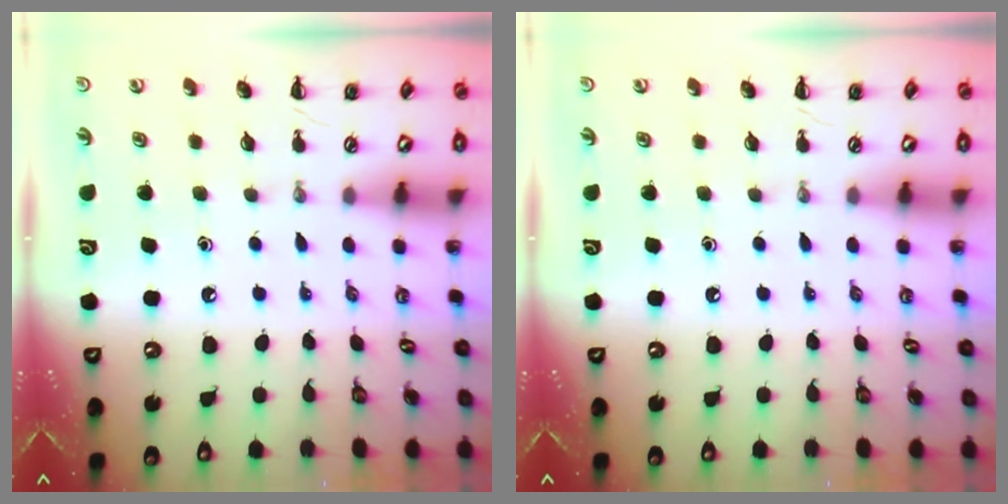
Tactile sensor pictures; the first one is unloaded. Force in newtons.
{"total": 0.0}